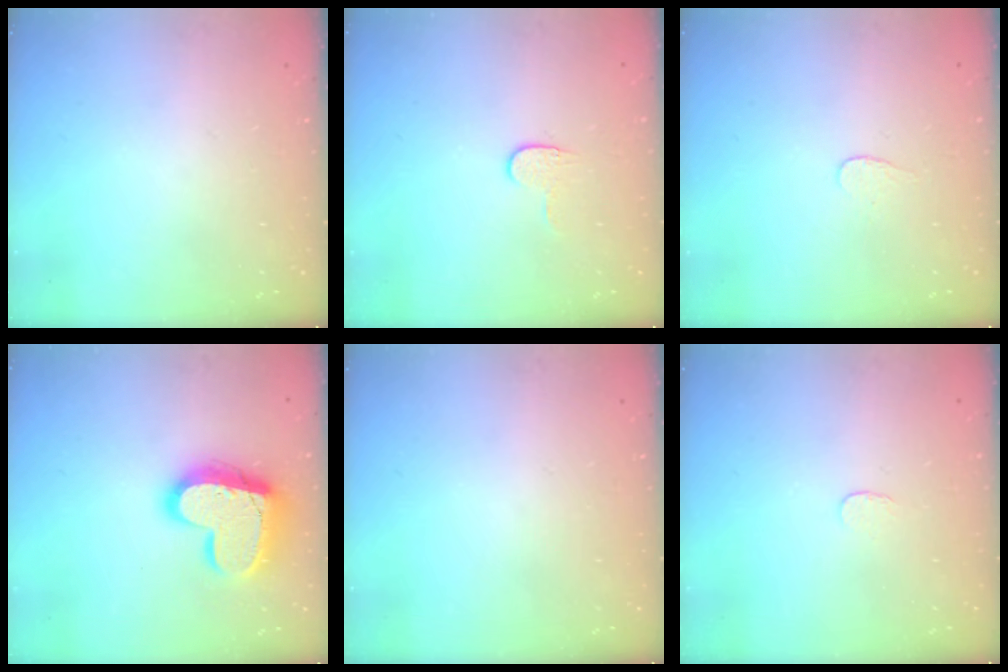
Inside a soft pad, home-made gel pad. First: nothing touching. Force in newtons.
{"total": 3.8, "press": 3.8, "slide": 0.4}
{"total": 2.7, "press": 2.7, "slide": 0.3}
{"total": 19.1, "press": 19.0, "slide": 1.8}
{"total": 0.0}
{"total": 2.6, "press": 2.6, "slide": 0.2}